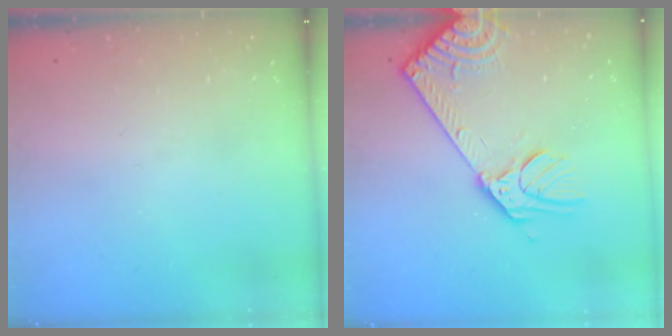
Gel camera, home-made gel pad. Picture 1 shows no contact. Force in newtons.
{"total": 15.3, "press": 14.9, "slide": 3.5}